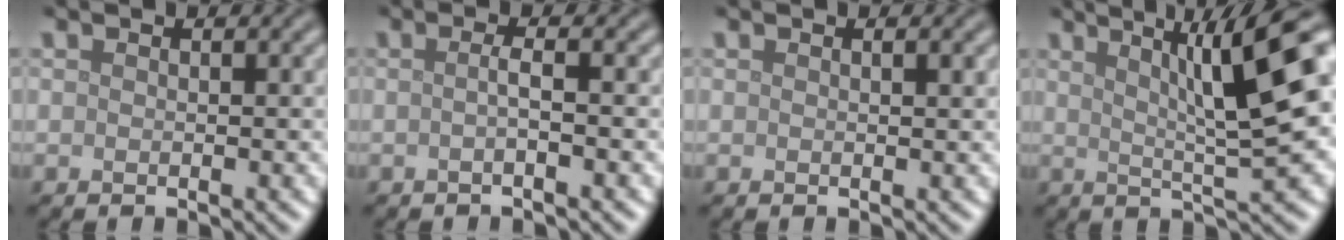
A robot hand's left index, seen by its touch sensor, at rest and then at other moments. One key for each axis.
{"total": 1.5, "fx": -0.2, "fy": 0.4, "fz": 1.5, "tx": -0.021, "ty": 0.000, "tz": -0.008}
{"total": 0.5, "fx": 0.2, "fy": 0.1, "fz": 0.5, "tx": -0.006, "ty": 0.001, "tz": 0.004}
{"total": 10.7, "fx": 3.3, "fy": 2.4, "fz": 9.9, "tx": -0.111, "ty": 0.029, "tz": 0.049}